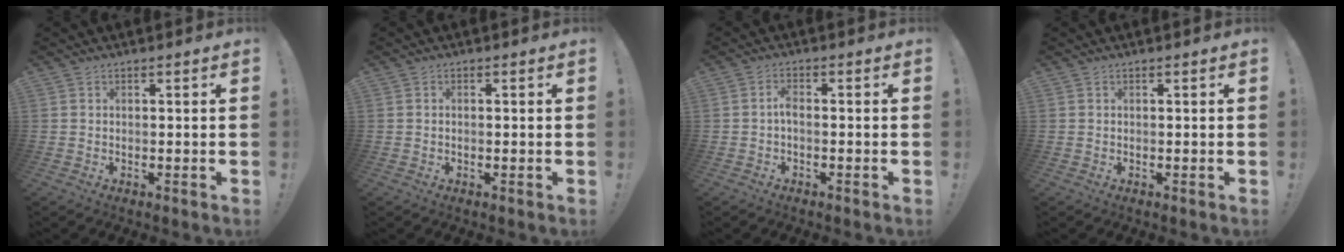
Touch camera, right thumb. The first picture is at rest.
{"total": 0.0}
{"total": 2.7, "force": [-0.7, 0.9, 2.4], "torque": [-0.050, 0.002, -0.015]}
{"total": 0.0}